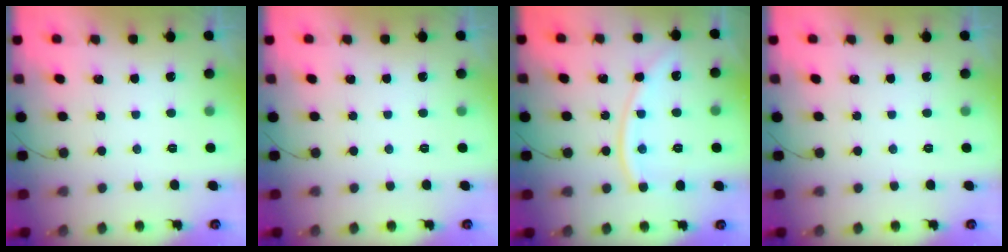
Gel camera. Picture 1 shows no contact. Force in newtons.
{"total": 0.0}
{"total": 11.5, "press": 11.4, "slide": 1.3}
{"total": 0.0}